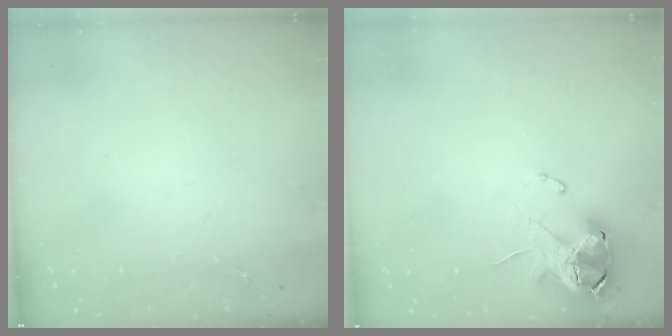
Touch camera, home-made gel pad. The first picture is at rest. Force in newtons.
{"total": 11.5, "press": 11.4, "slide": 1.5}